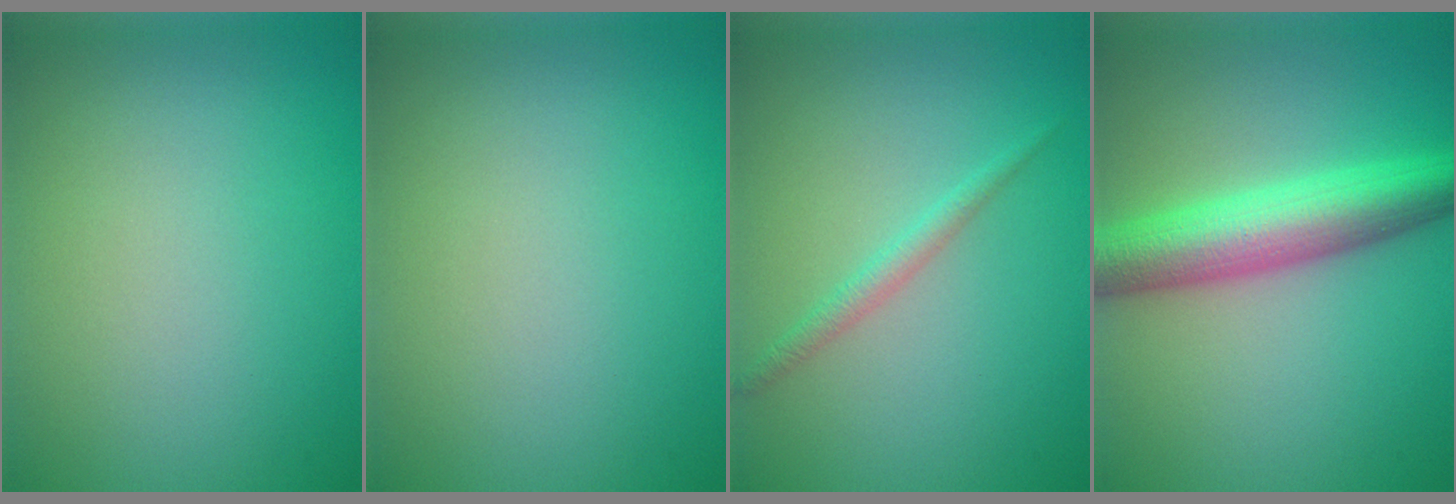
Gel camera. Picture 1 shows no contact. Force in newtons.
{"total": 0.0}
{"total": 1.3, "press": 1.3, "slide": 0.0}
{"total": 7.0, "press": 7.0, "slide": 0.0}